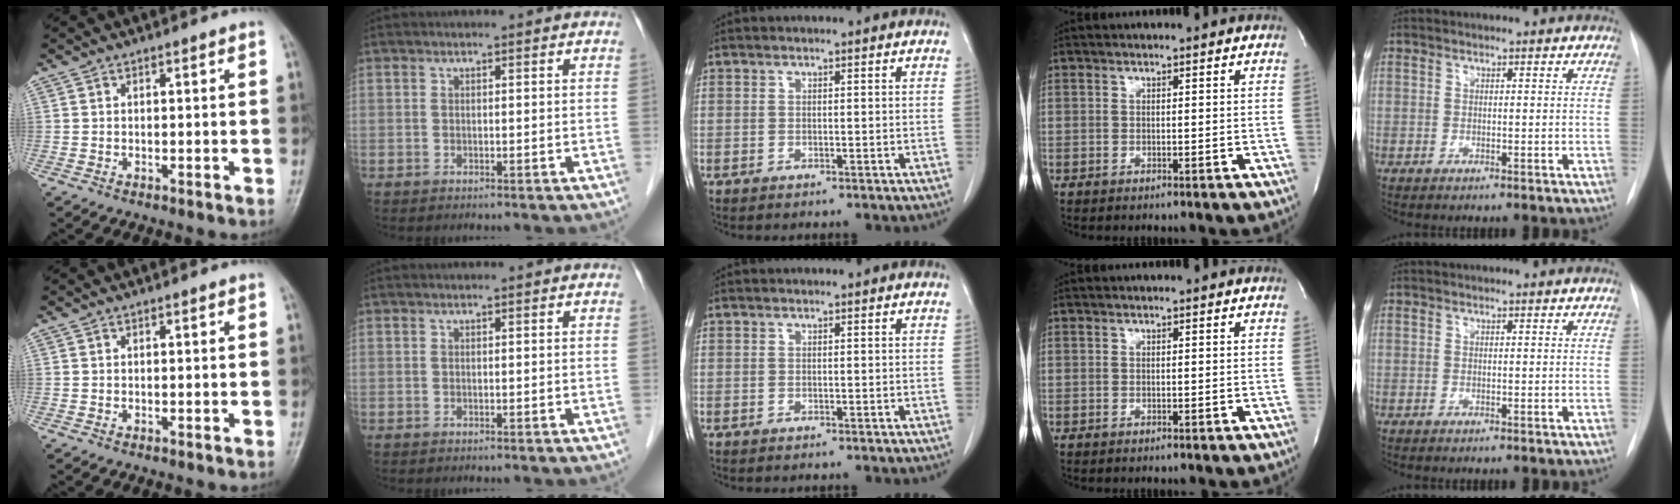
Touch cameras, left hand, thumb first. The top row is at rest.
{}